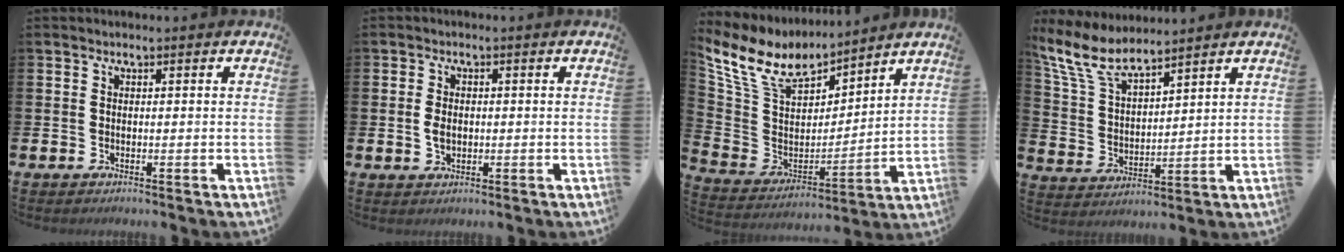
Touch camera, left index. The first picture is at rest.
{"total": 2.6, "force": [-0.1, 1.8, 1.9], "torque": [-0.030, 0.004, -0.004]}
{"total": 11.3, "force": [9.3, 5.0, 3.9], "torque": [-0.129, -0.054, 0.171]}
{"total": 7.8, "force": [7.1, 1.9, 2.9], "torque": [-0.087, -0.030, 0.128]}